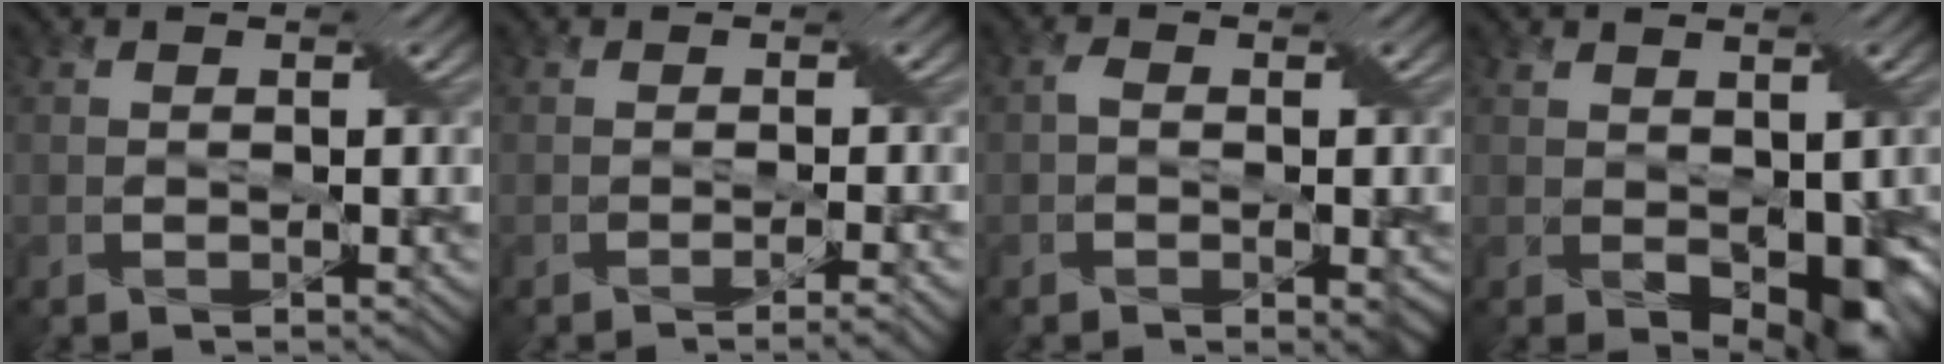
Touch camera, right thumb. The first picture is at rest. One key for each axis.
{"total": 1.8, "fx": -1.3, "fy": -0.6, "fz": 1.1, "tx": -0.016, "ty": 0.002, "tz": -0.022}
{"total": 3.8, "fx": -1.0, "fy": 1.9, "fz": 3.2, "tx": -0.046, "ty": -0.003, "tz": -0.017}
{"total": 6.9, "fx": -0.6, "fy": 4.3, "fz": 5.3, "tx": -0.092, "ty": -0.032, "tz": 0.006}